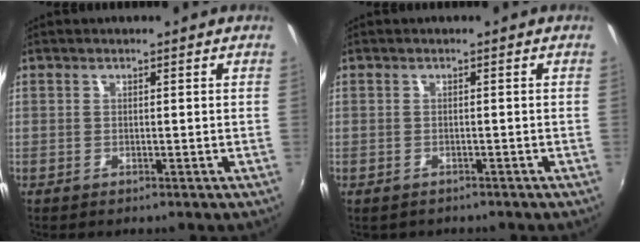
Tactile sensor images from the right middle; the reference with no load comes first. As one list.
[{"total": 1.5, "force": [-1.1, 0.9, 0.4], "torque": [-0.013, -0.007, -0.015]}]